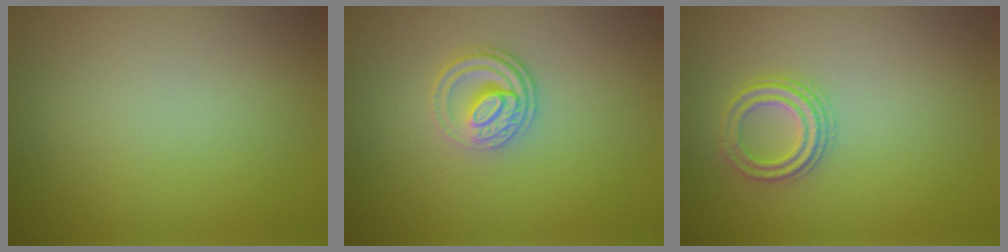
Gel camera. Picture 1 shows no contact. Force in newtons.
{"total": 2.8, "press": 2.5, "slide": 1.3}
{"total": 2.2, "press": 2.1, "slide": 0.7}